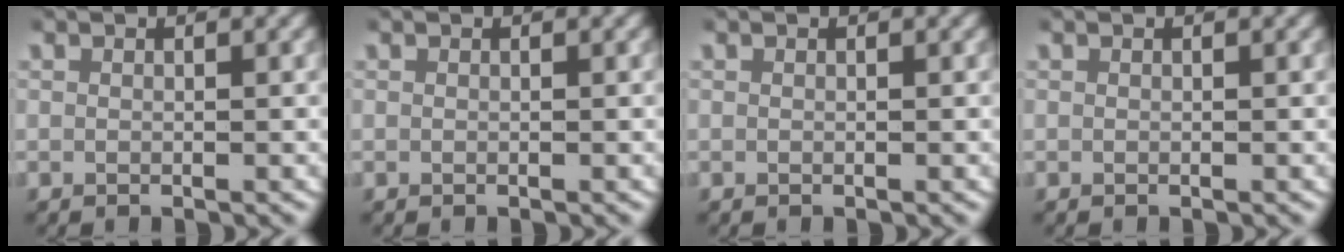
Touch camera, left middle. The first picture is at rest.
{"total": 0.0}
{"total": 0.0}
{"total": 0.0}